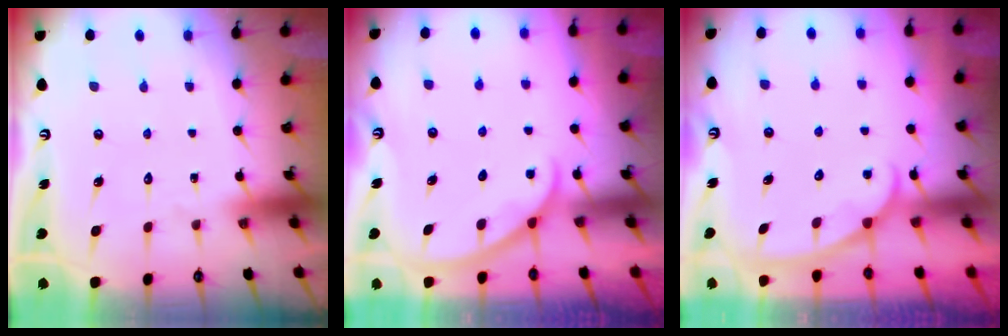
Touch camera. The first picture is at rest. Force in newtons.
{"total": 2.3, "press": 2.2, "slide": 0.3}
{"total": 1.5, "press": 1.4, "slide": 0.2}